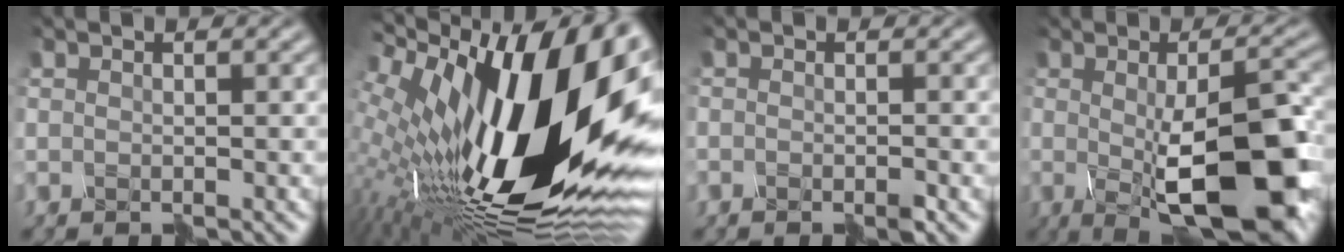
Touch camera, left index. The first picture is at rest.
{"total": 19.7, "force": [1.6, 8.7, 17.6], "torque": [-0.320, -0.013, 0.012]}
{"total": 1.4, "force": [-1.3, -0.4, 0.3], "torque": [-0.006, -0.008, -0.019]}
{"total": 11.4, "force": [-3.1, 3.8, 10.4], "torque": [-0.145, -0.011, -0.044]}